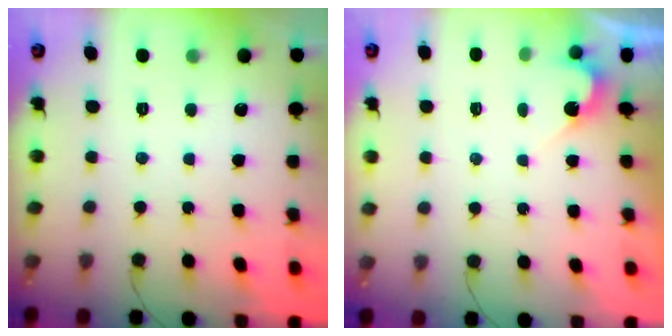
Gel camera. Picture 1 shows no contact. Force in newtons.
{"total": 2.7, "press": 2.7, "slide": 0.1}